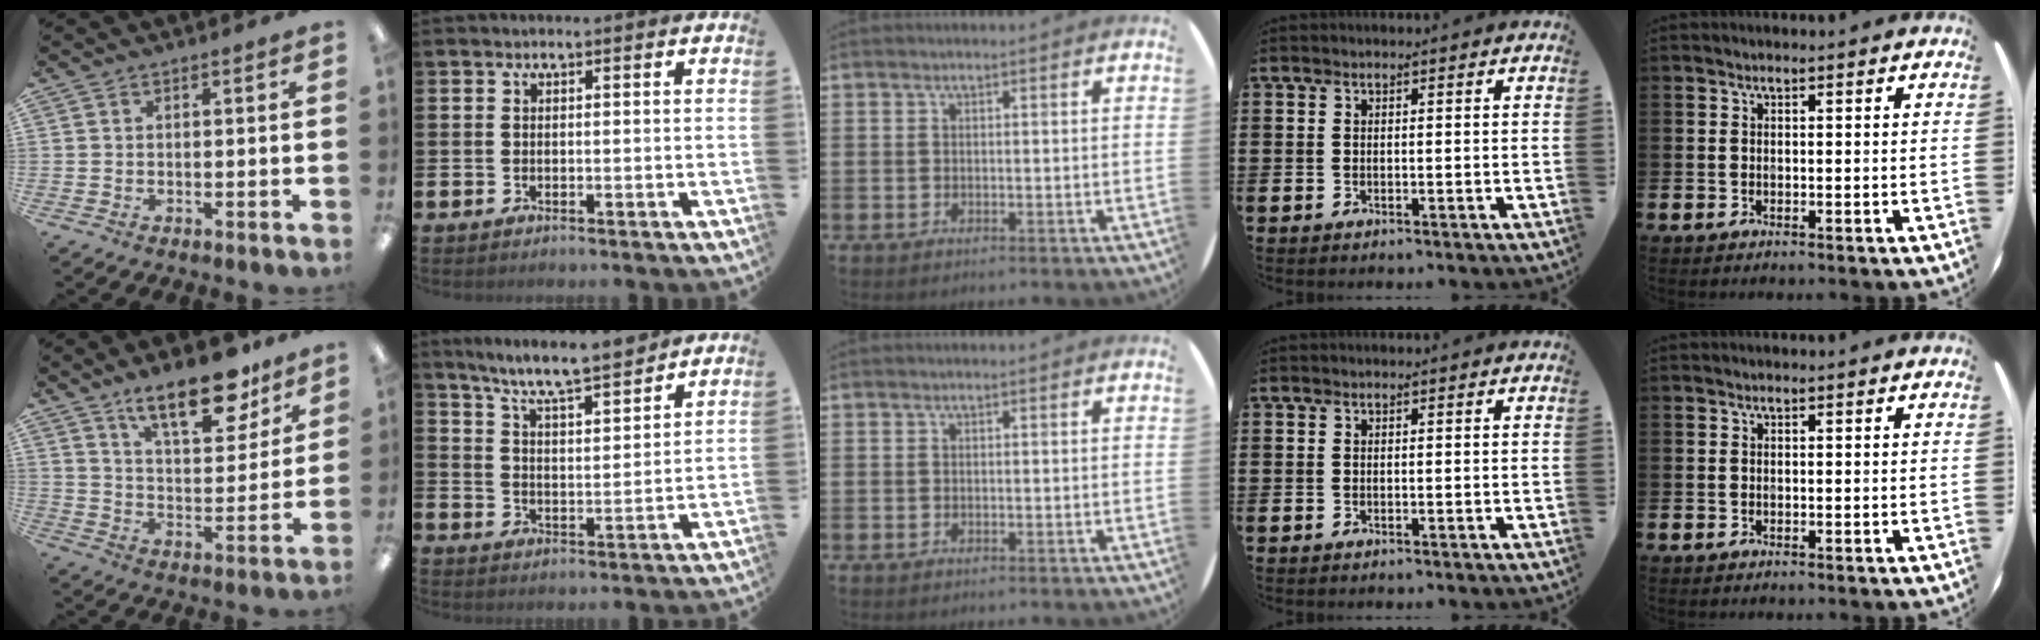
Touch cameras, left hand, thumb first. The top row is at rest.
{"thumb": {"total": 17.0, "force": [11.9, 6.8, 10.1], "torque": [-0.144, -0.063, 0.198]}, "index": {"total": 8.0, "force": [7.5, 0.1, 2.6], "torque": [-0.081, -0.049, 0.133]}}